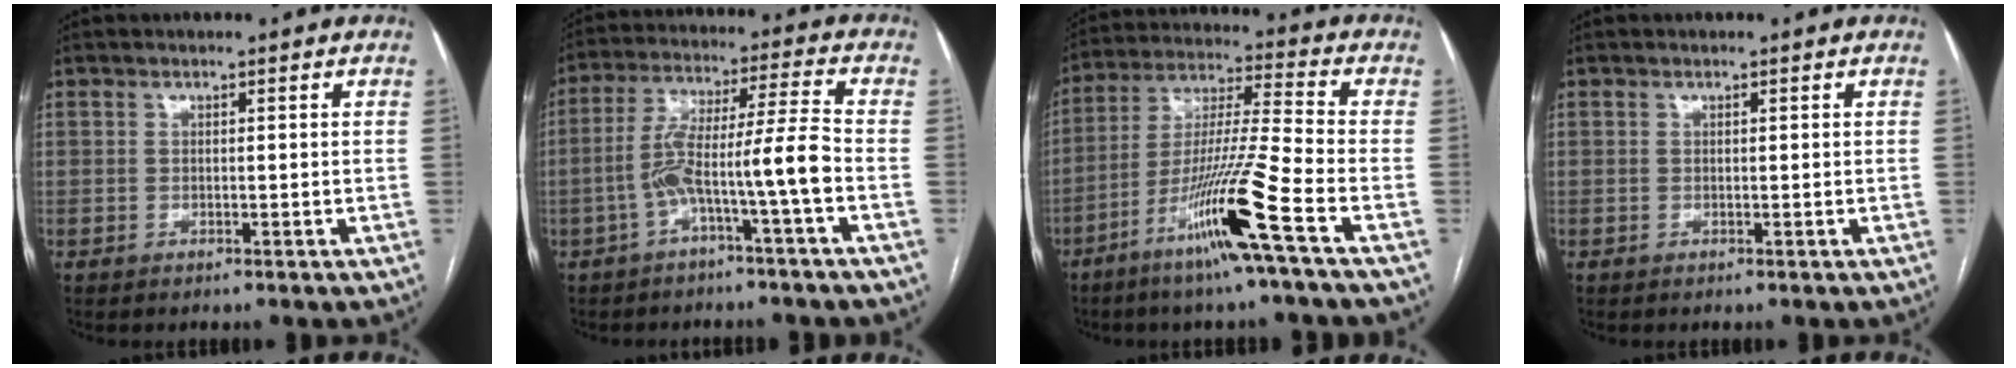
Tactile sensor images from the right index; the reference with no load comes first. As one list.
[{"total": 9.5, "force": [-3.5, -0.8, 8.9], "torque": [-0.167, 0.034, -0.060]}, {"total": 14.5, "force": [-7.5, -1.8, 12.3], "torque": [-0.239, -0.023, -0.143]}, {"total": 0.0}]